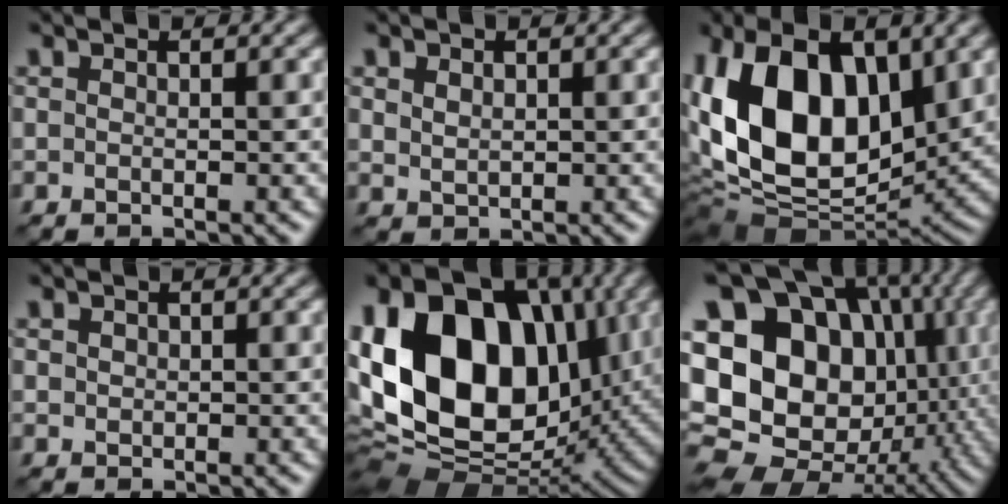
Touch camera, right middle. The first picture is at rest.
{"total": 1.6, "force": [0.7, 1.2, 0.8], "torque": [-0.017, -0.002, 0.017]}
{"total": 16.1, "force": [2.5, 9.4, 12.7], "torque": [-0.269, 0.005, 0.035]}
{"total": 0.7, "force": [0.3, 0.6, 0.1], "torque": [0.000, -0.003, 0.007]}
{"total": 19.1, "force": [2.7, 13.9, 12.9], "torque": [-0.257, 0.012, 0.036]}
{"total": 22.5, "force": [1.5, 18.3, 13.0], "torque": [-0.247, 0.017, 0.014]}